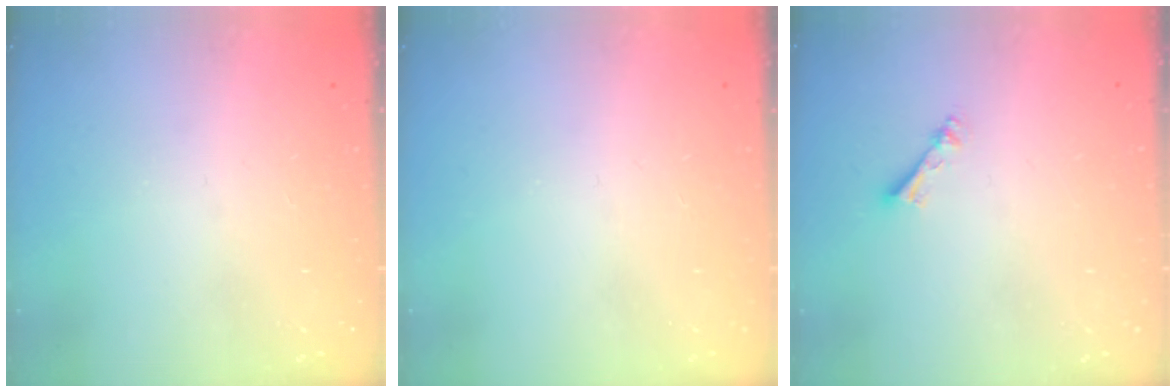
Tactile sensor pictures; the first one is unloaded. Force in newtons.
{"total": 0.0}
{"total": 2.4, "press": 2.4, "slide": 0.4}